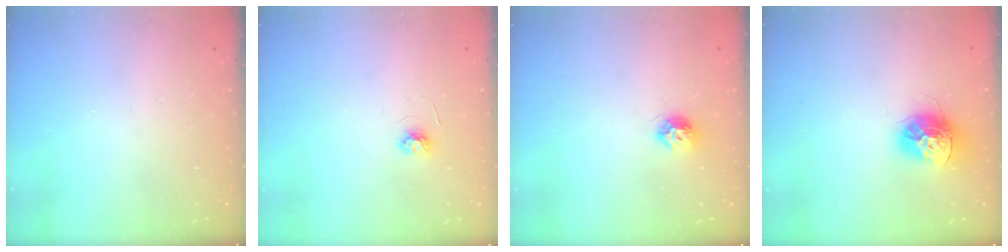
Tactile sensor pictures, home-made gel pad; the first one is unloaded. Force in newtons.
{"total": 3.6, "press": 3.6, "slide": 0.5}
{"total": 7.0, "press": 6.9, "slide": 0.5}
{"total": 13.5, "press": 13.5, "slide": 1.0}